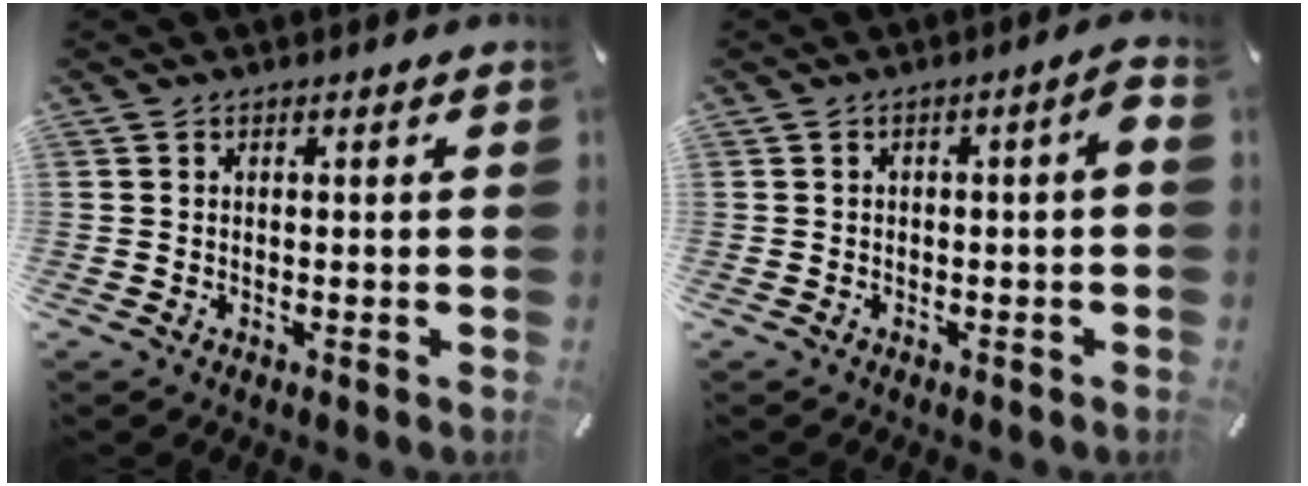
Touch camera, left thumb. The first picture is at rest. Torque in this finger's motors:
{"motor_torque": [0.02, -0.24, 0.29, 0.27, 0.02]}